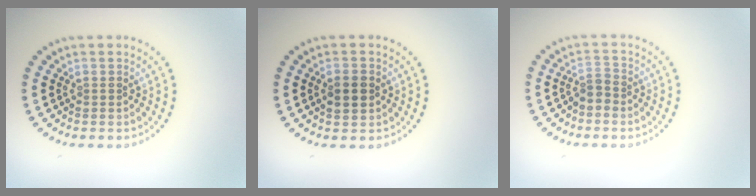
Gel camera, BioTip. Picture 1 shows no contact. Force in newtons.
{"total": 2.4, "press": 2.4, "slide": 0.1}
{"total": 1.6, "press": 1.2, "slide": 1.1}